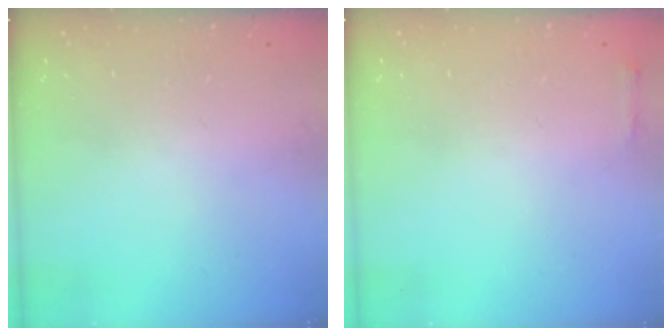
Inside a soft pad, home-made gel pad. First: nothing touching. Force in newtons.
{"total": 2.3, "press": 2.3, "slide": 0.5}